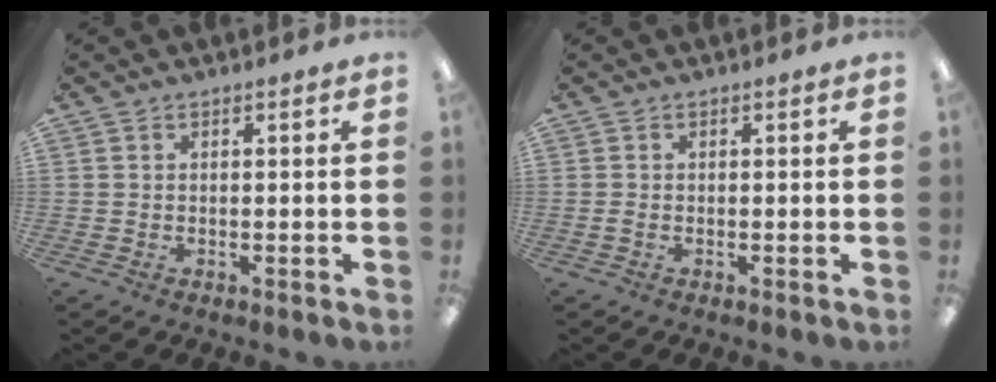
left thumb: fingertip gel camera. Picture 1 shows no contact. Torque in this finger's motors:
{"motor_torque": [-0.02, 0.00, -0.12, -0.14, -0.01]}